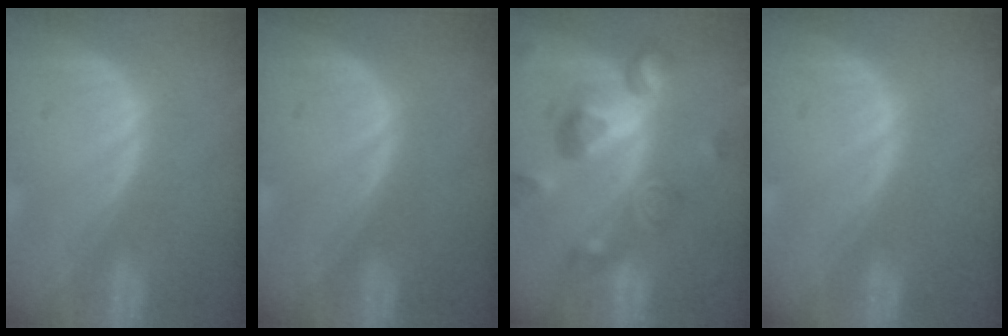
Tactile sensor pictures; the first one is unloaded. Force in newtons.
{"total": 0.0}
{"total": 10.3, "press": 9.3, "slide": 4.6}
{"total": 0.0}